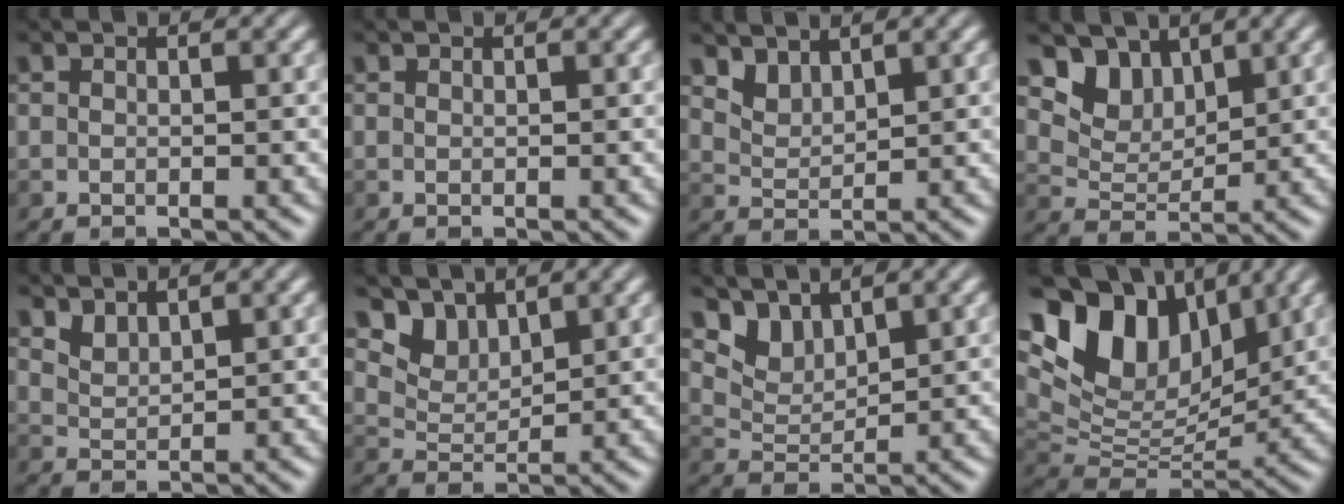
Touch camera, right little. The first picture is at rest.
{"total": 0.0}
{"total": 2.1, "force": [2.0, 0.6, 0.4], "torque": [-0.021, -0.012, 0.054]}
{"total": 5.6, "force": [4.1, 3.1, 2.3], "torque": [-0.051, -0.019, 0.086]}
{"total": 1.5, "force": [1.5, 0.2, 0.2], "torque": [-0.010, -0.004, 0.035]}
{"total": 4.1, "force": [3.5, 1.9, 1.3], "torque": [-0.040, -0.021, 0.084]}
{"total": 3.6, "force": [3.2, 1.3, 1.0], "torque": [-0.037, -0.015, 0.076]}
{"total": 11.4, "force": [5.7, 6.5, 7.5], "torque": [-0.138, 0.018, 0.101]}